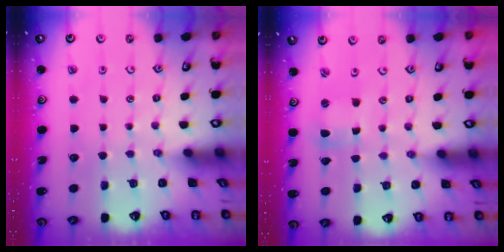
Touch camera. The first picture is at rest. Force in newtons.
{"total": 2.1, "press": 2.1, "slide": 0.3}